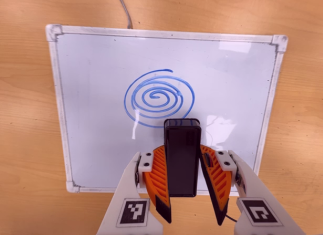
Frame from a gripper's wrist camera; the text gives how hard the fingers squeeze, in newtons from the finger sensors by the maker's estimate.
{"total": 4.9, "left": 4.4, "right": 5.5}